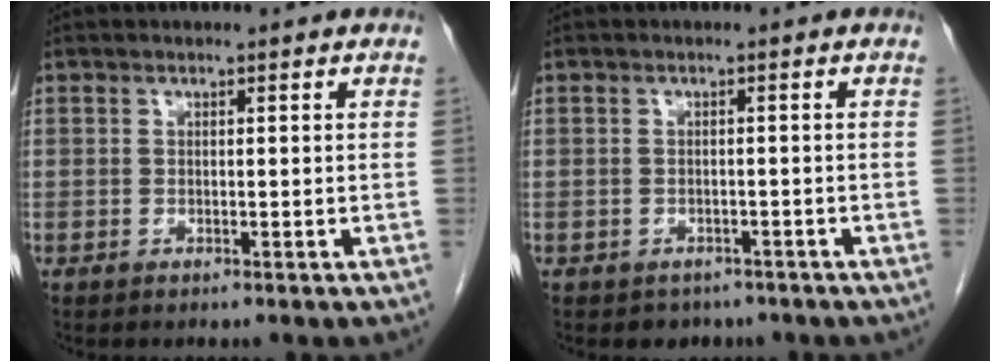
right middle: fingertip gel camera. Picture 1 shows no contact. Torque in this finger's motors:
{"motor_torque": [0.00, -0.04, -0.10, -0.02]}